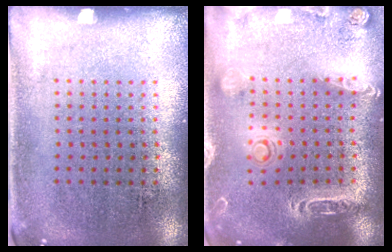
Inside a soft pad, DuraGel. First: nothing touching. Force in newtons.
{"total": 2.0, "press": 1.9, "slide": 0.6}